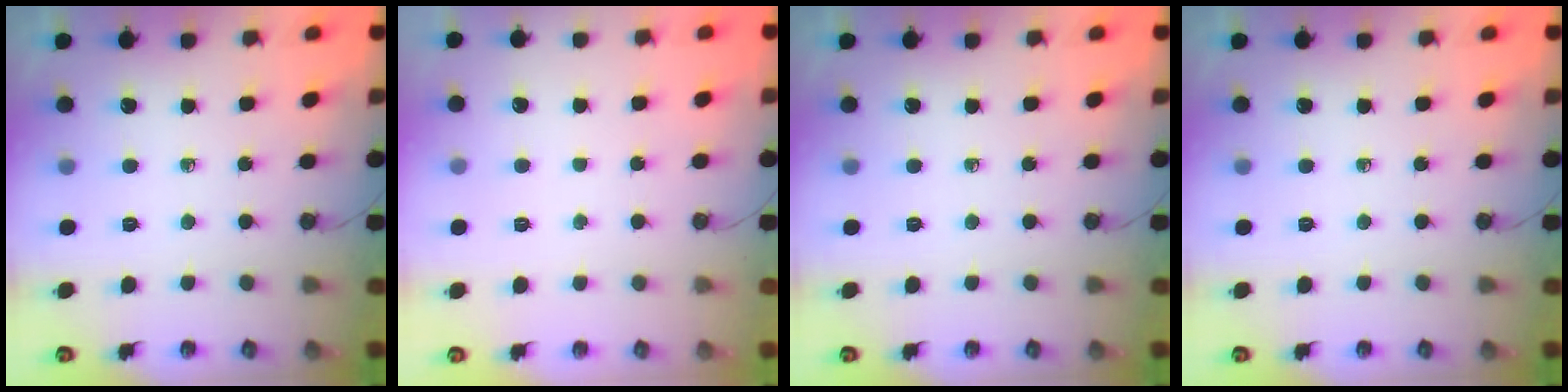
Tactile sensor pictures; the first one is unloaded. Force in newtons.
{"total": 0.9, "press": 0.9, "slide": 0.0}
{"total": 0.0}
{"total": 0.0}